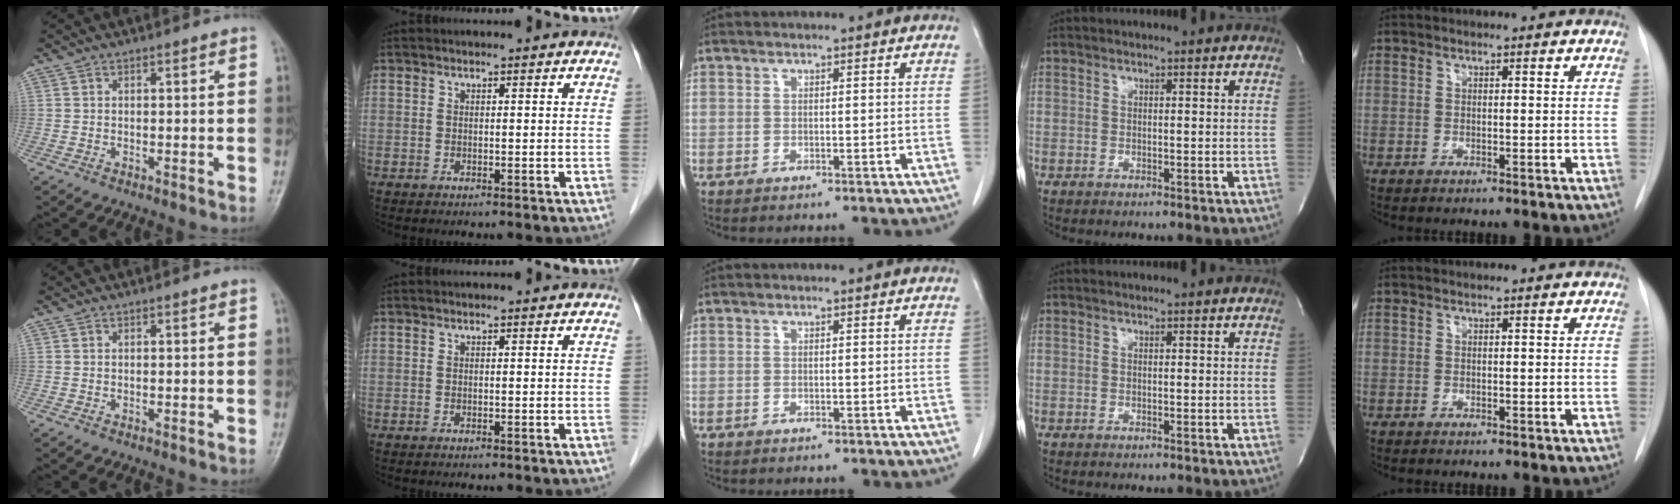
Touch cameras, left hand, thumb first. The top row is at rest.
{}